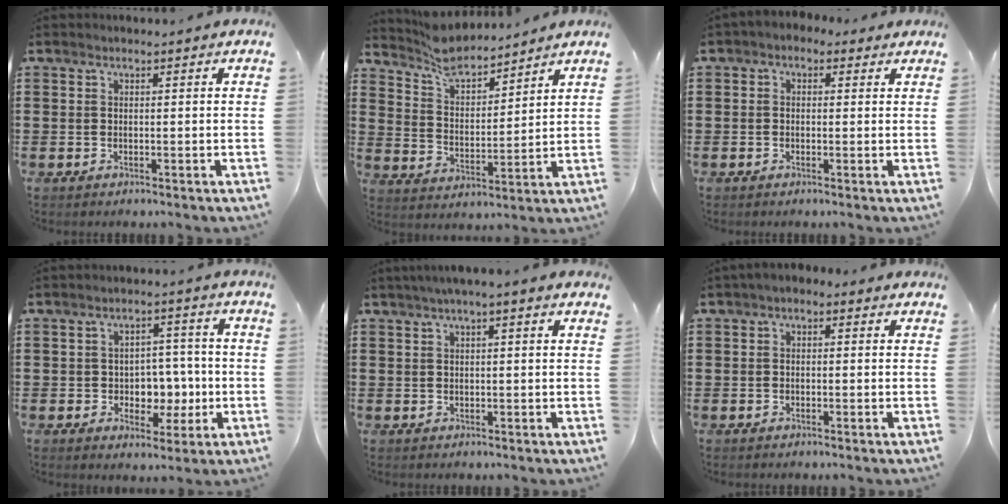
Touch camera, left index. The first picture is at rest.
{"total": 6.1, "force": [5.9, 0.9, 1.4], "torque": [-0.055, -0.029, 0.106]}
{"total": 1.4, "force": [-0.3, 1.3, 0.5], "torque": [-0.013, 0.007, -0.008]}
{"total": 5.6, "force": [-0.5, 4.8, 2.9], "torque": [-0.046, 0.001, -0.013]}
{"total": 1.6, "force": [0.6, 0.4, 1.4], "torque": [-0.027, 0.004, 0.009]}
{"total": 1.4, "force": [-1.0, 0.9, 0.4], "torque": [-0.018, 0.002, -0.024]}